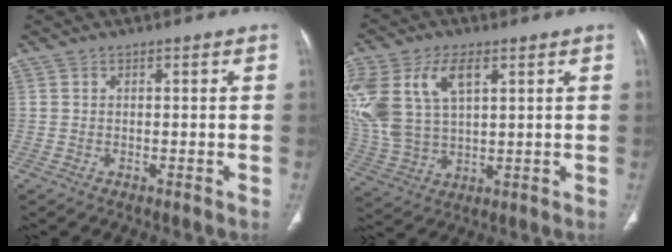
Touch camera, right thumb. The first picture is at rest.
{"total": 17.1, "force": [6.2, 9.5, 12.7], "torque": [-0.291, -0.003, 0.125]}